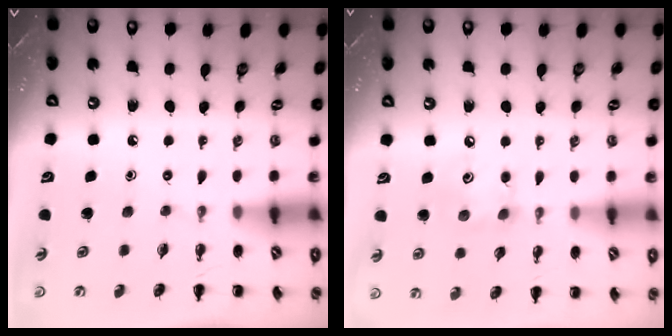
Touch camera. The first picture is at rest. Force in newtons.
{"total": 5.3, "press": 5.2, "slide": 0.8}